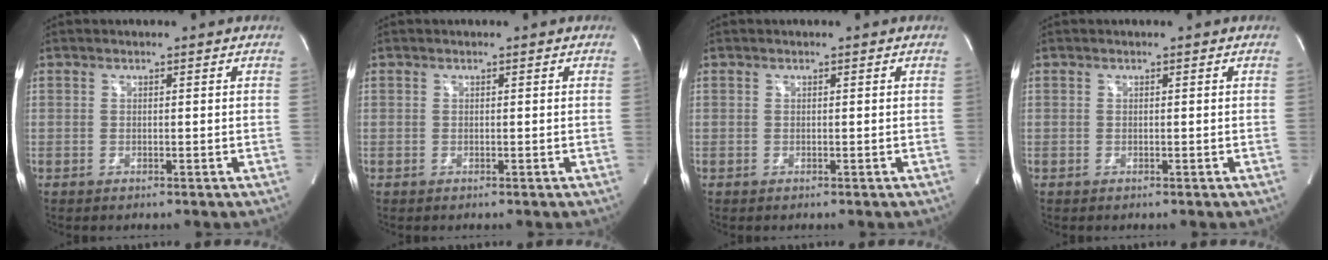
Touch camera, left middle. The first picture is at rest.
{"total": 0.0}
{"total": 0.0}
{"total": 0.0}